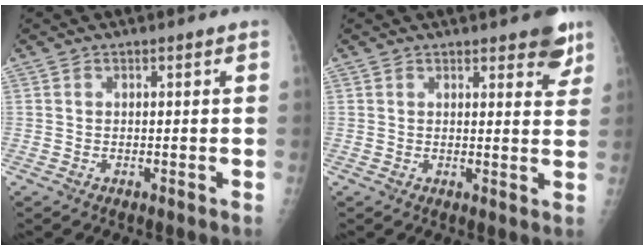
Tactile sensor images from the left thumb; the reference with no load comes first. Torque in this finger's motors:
{"motor_torque": [1.40, 0.63, 0.57, -0.14, 0.00]}